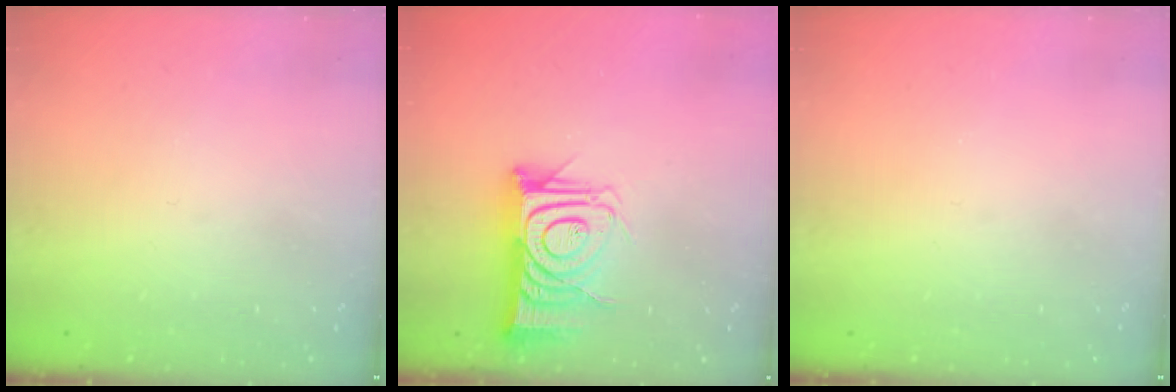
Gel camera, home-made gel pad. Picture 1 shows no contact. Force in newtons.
{"total": 14.6, "press": 14.6, "slide": 1.0}
{"total": 0.0}